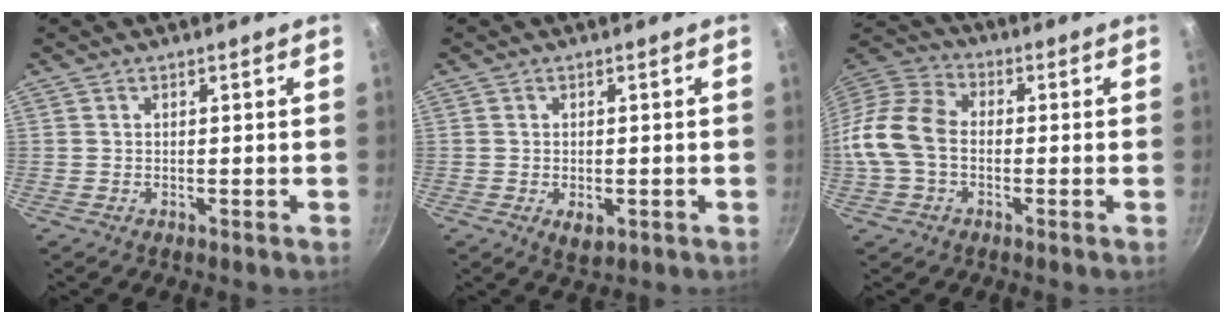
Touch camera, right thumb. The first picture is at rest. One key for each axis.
{"total": 3.7, "fx": -1.0, "fy": 2.2, "fz": 2.8, "tx": -0.040, "ty": -0.007, "tz": -0.011}
{"total": 12.3, "fx": -1.5, "fy": 8.8, "fz": 8.4, "tx": -0.146, "ty": 0.034, "tz": -0.050}